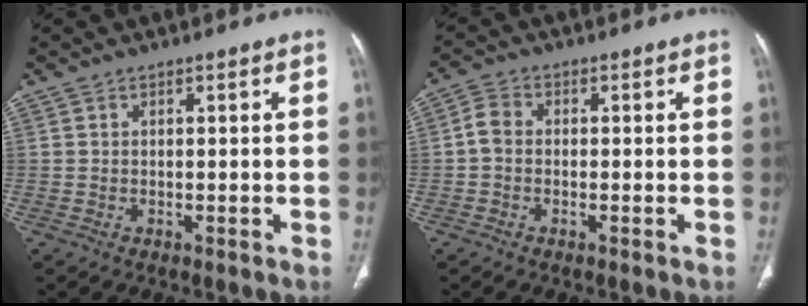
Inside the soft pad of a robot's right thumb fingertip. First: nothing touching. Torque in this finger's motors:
{"motor_torque": [0.02, -0.02, 0.23, -0.11, 0.01]}